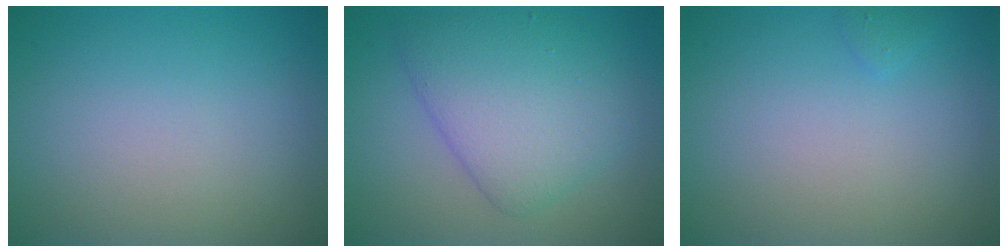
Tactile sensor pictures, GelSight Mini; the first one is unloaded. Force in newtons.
{"total": 6.2, "press": 6.2, "slide": 0.1}
{"total": 0.6, "press": 0.6, "slide": 0.0}